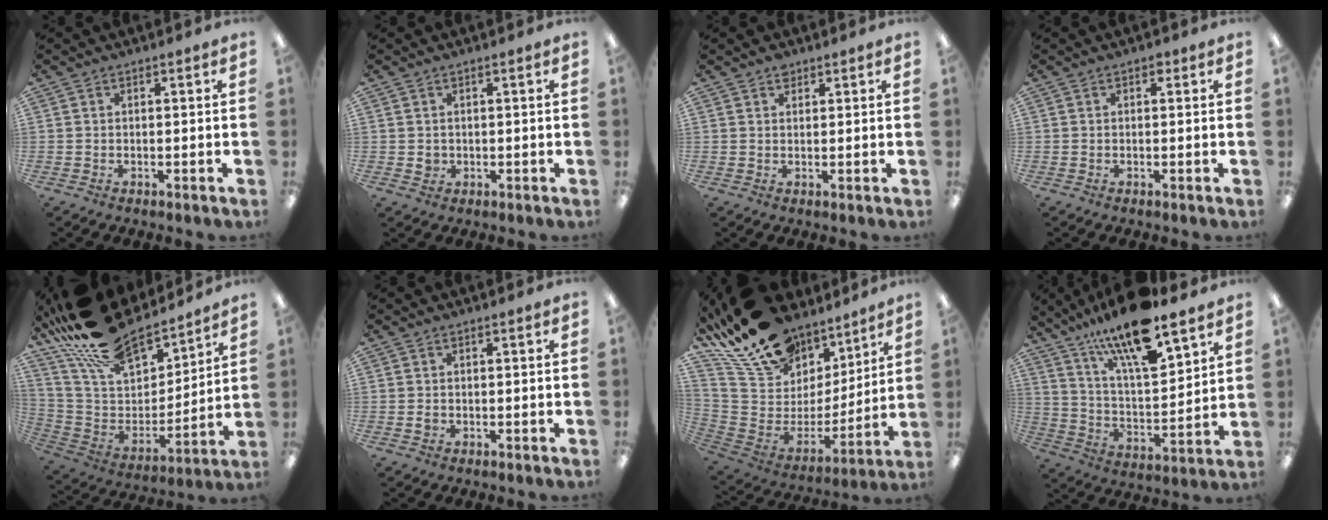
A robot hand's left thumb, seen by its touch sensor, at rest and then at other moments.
{"total": 1.8, "force": [0.4, 1.7, 0.6], "torque": [-0.005, 0.000, 0.003]}
{"total": 1.9, "force": [1.5, 1.0, 0.5], "torque": [-0.003, -0.004, 0.026]}
{"total": 0.8, "force": [0.5, 0.5, 0.4], "torque": [-0.001, 0.000, 0.006]}
{"total": 21.7, "force": [18.5, 7.7, 8.3], "torque": [-0.185, -0.122, 0.334]}
{"total": 0.9, "force": [0.0, 0.8, 0.4], "torque": [-0.009, 0.004, -0.001]}
{"total": 20.6, "force": [16.0, 11.1, 6.7], "torque": [-0.138, -0.107, 0.304]}
{"total": 18.3, "force": [14.2, 4.3, 10.7], "torque": [-0.194, -0.086, 0.239]}